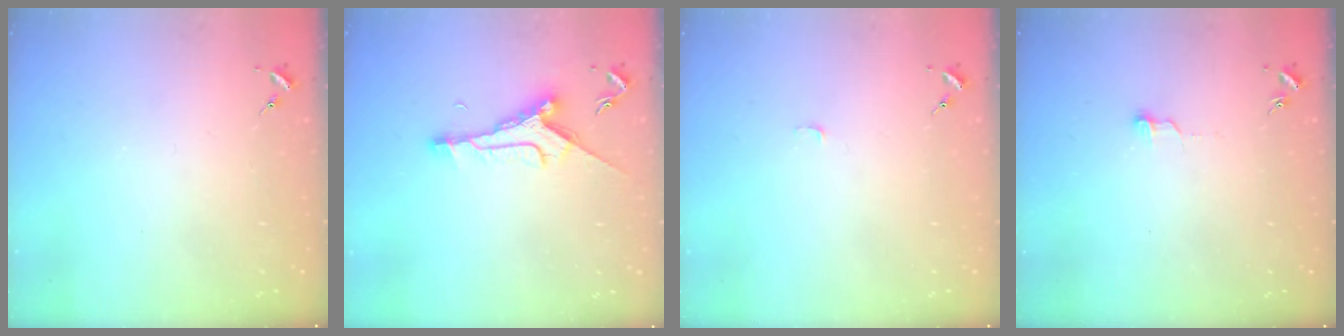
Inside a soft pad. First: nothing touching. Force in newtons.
{"total": 9.4, "press": 9.4, "slide": 0.8}
{"total": 2.7, "press": 2.7, "slide": 0.3}
{"total": 4.0, "press": 4.0, "slide": 0.3}